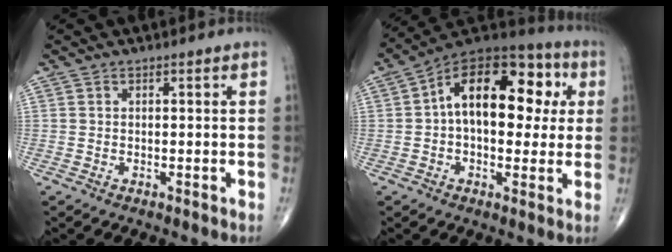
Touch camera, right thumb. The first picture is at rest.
{"total": 19.8, "force": [3.1, 11.3, 16.0], "torque": [-0.204, 0.037, 0.035]}